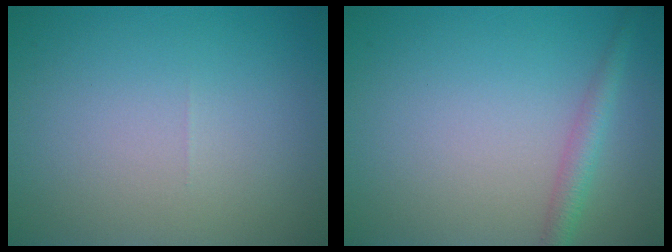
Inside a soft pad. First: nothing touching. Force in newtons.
{"total": 2.2, "press": 2.2, "slide": 0.1}